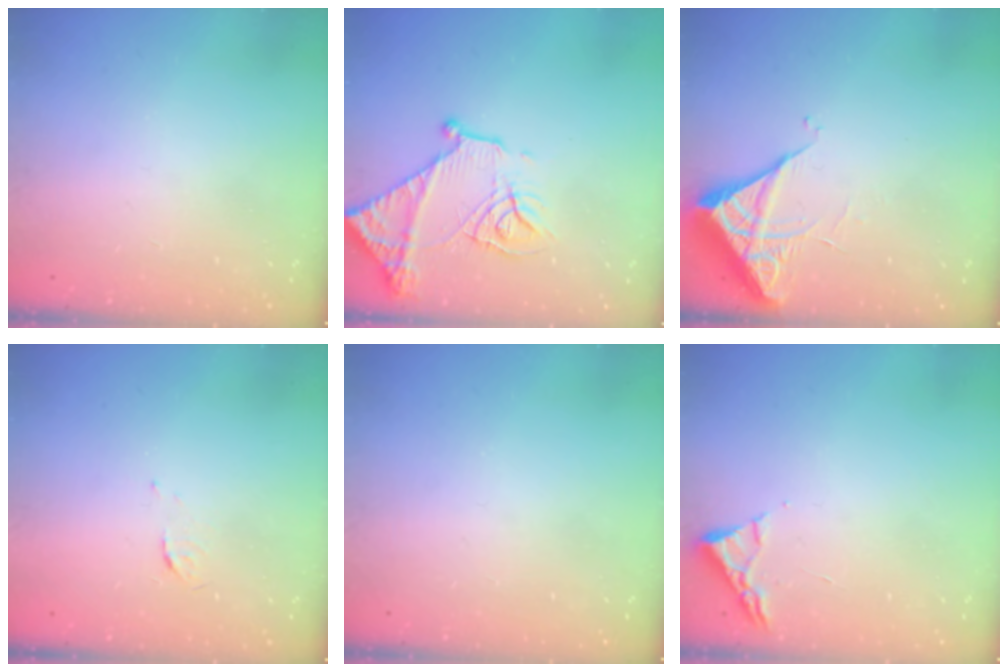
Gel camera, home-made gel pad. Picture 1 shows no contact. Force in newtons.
{"total": 17.6, "press": 17.5, "slide": 1.7}
{"total": 5.8, "press": 5.8, "slide": 0.2}
{"total": 3.7, "press": 3.6, "slide": 0.5}
{"total": 0.0}
{"total": 3.0, "press": 2.9, "slide": 0.4}